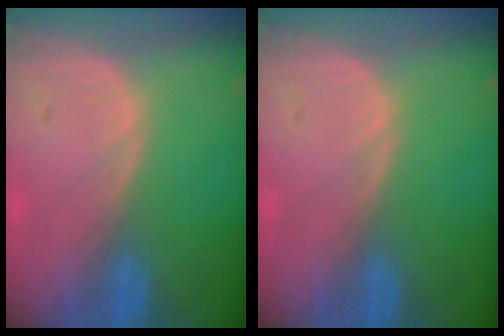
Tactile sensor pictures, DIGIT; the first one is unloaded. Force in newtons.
{"total": 0.0}